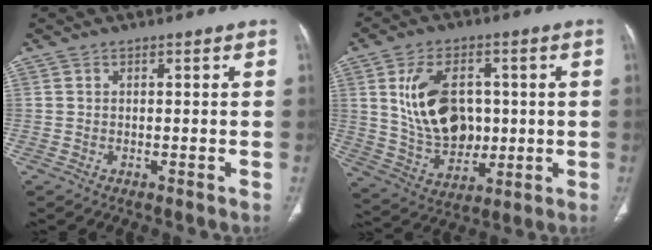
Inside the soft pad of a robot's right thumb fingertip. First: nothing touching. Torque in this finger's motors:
{"motor_torque": [-0.92, 1.41, 1.44, 0.52, 0.14]}